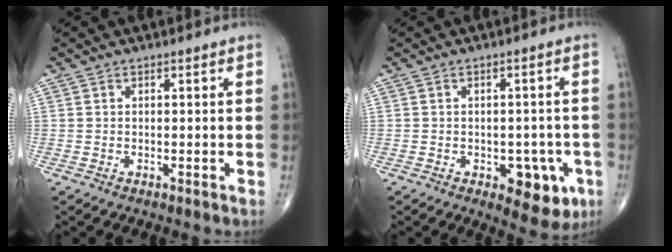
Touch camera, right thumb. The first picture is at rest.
{"total": 8.2, "force": [-3.1, 4.5, 6.1], "torque": [-0.040, 0.008, -0.032]}